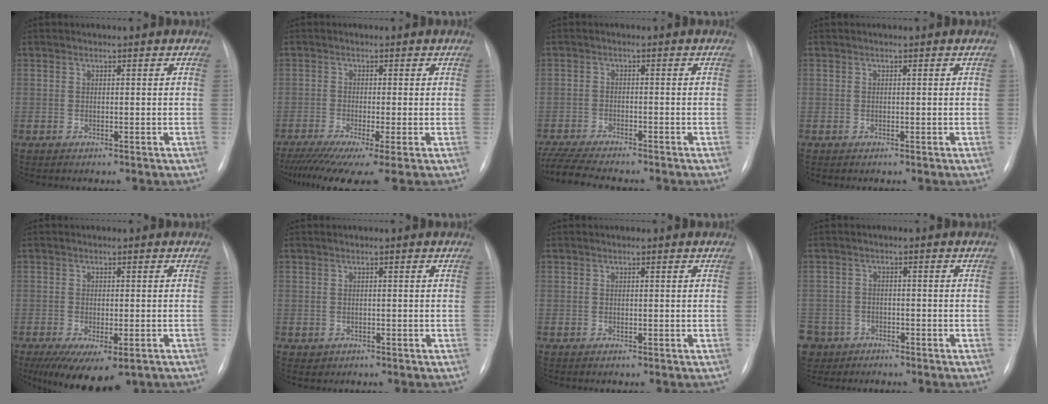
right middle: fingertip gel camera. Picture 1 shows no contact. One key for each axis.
{"total": 10.1, "fx": -7.1, "fy": 0.6, "fz": 7.1, "tx": -0.107, "ty": -0.023, "tz": -0.116}
{"total": 11.0, "fx": -9.8, "fy": 1.4, "fz": 5.0, "tx": -0.084, "ty": -0.017, "tz": -0.153}
{"total": 0.0}
{"total": 10.0, "fx": -6.2, "fy": 4.0, "fz": 6.8, "tx": -0.107, "ty": -0.017, "tz": -0.090}
{"total": 0.9, "fx": -0.4, "fy": 0.8, "fz": 0.1, "tx": -0.002, "ty": 0.002, "tz": -0.002}
{"total": 0.0}
{"total": 10.2, "fx": -6.0, "fy": 7.9, "fz": 2.4, "tx": -0.089, "ty": -0.002, "tz": -0.102}